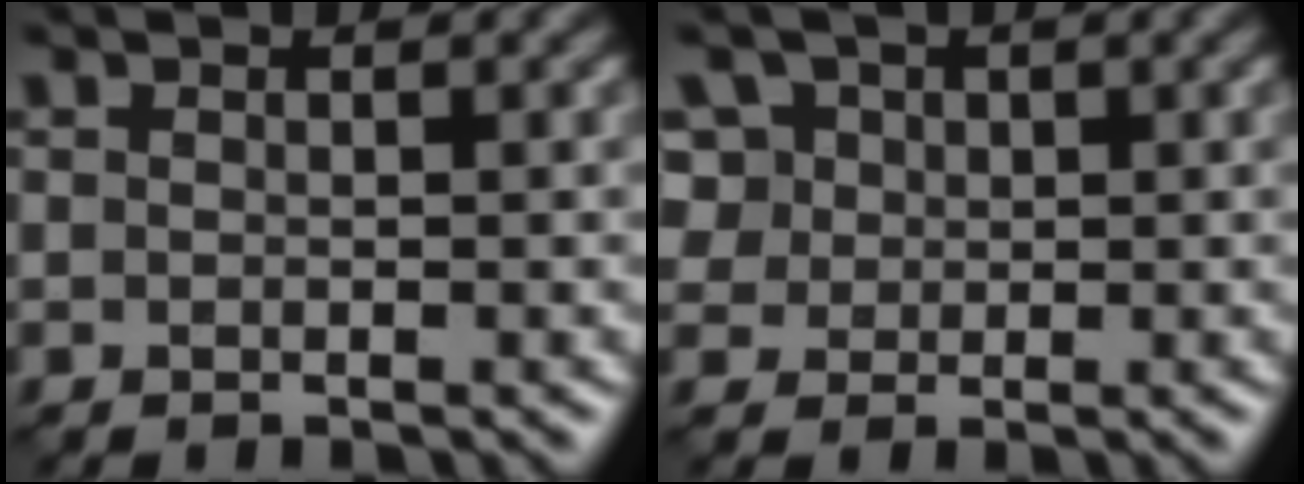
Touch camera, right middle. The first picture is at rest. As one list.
[{"total": 6.2, "force": [2.9, 5.0, 2.3], "torque": [-0.051, 0.023, 0.037]}]